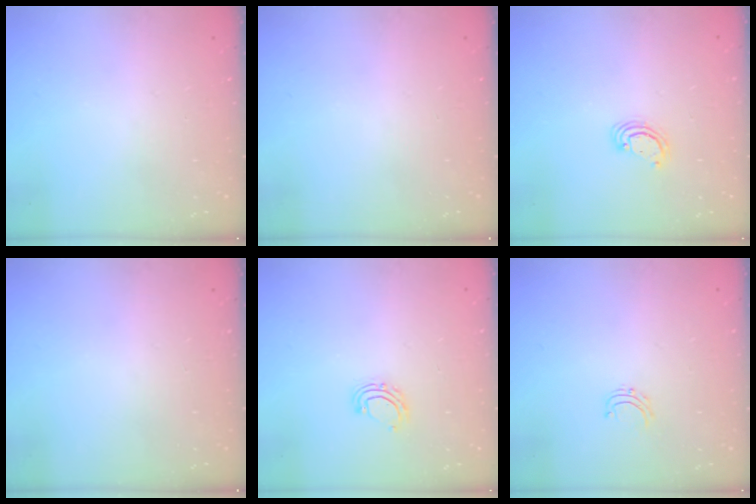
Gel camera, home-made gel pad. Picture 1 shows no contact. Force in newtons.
{"total": 0.0}
{"total": 2.8, "press": 2.8, "slide": 0.3}
{"total": 0.0}
{"total": 6.3, "press": 6.2, "slide": 1.3}
{"total": 3.7, "press": 3.7, "slide": 0.3}